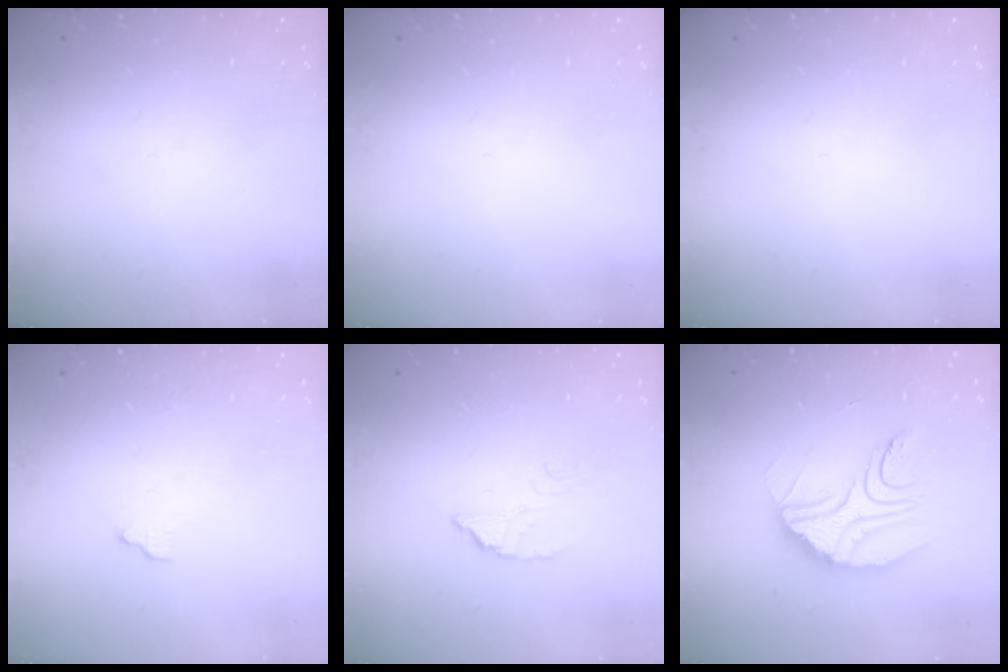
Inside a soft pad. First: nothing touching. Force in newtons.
{"total": 0.0}
{"total": 0.0}
{"total": 4.4, "press": 4.3, "slide": 0.2}
{"total": 2.7, "press": 2.7, "slide": 0.2}
{"total": 16.8, "press": 16.7, "slide": 1.3}